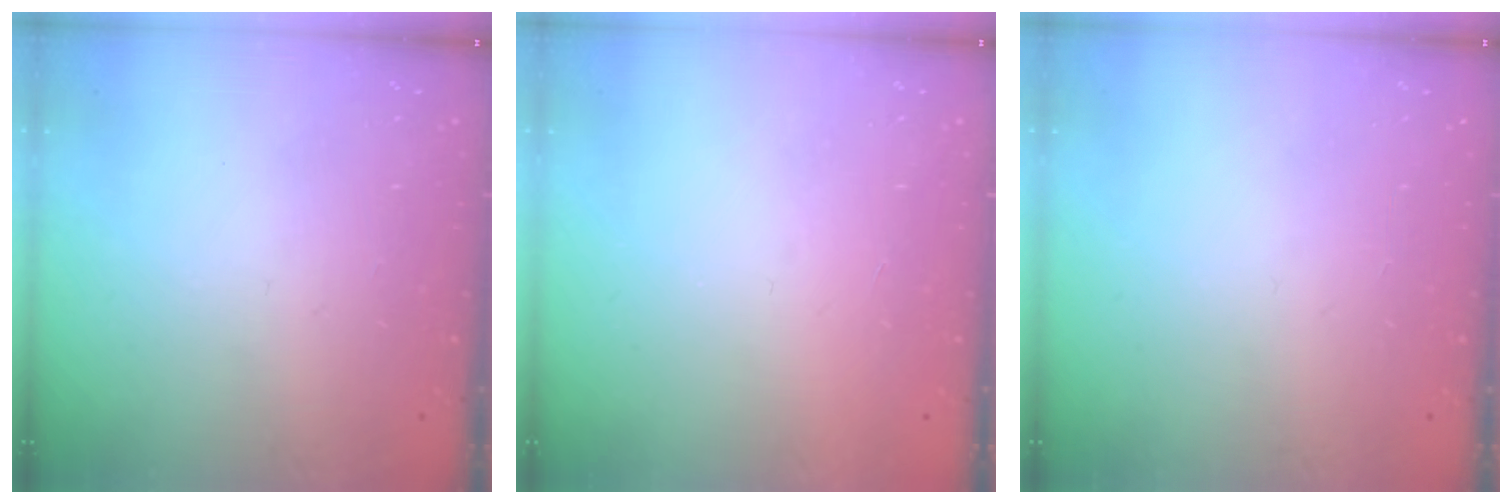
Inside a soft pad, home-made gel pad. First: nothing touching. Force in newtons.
{"total": 1.6, "press": 1.6, "slide": 0.1}
{"total": 0.0}